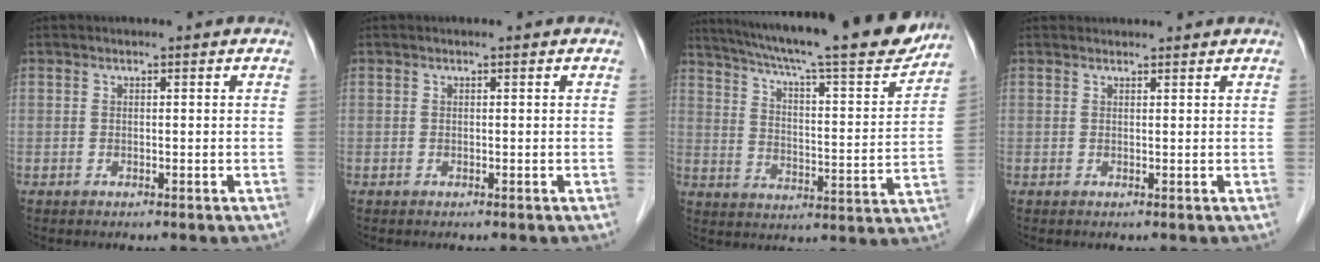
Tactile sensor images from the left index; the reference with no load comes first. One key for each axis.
{"total": 0.0}
{"total": 24.2, "fx": 21.0, "fy": 2.0, "fz": 11.9, "tx": -0.198, "ty": -0.025, "tz": 0.288}
{"total": 3.9, "fx": 3.8, "fy": 0.3, "fz": 0.8, "tx": -0.014, "ty": 0.035, "tz": 0.062}